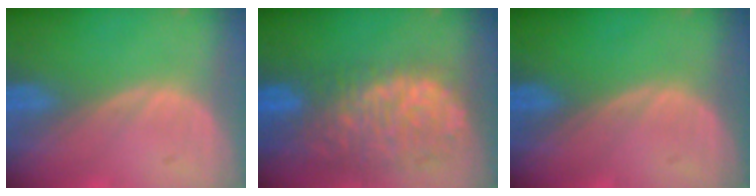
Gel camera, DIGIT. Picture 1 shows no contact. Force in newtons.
{"total": 12.3, "press": 10.1, "slide": 7.0}
{"total": 0.0}